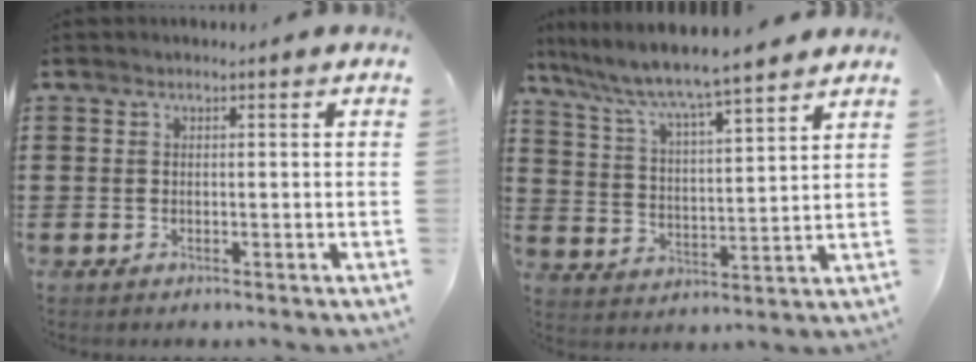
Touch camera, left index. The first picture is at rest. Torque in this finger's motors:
{"motor_torque": [1.55, -0.59, 0.94, 0.21]}